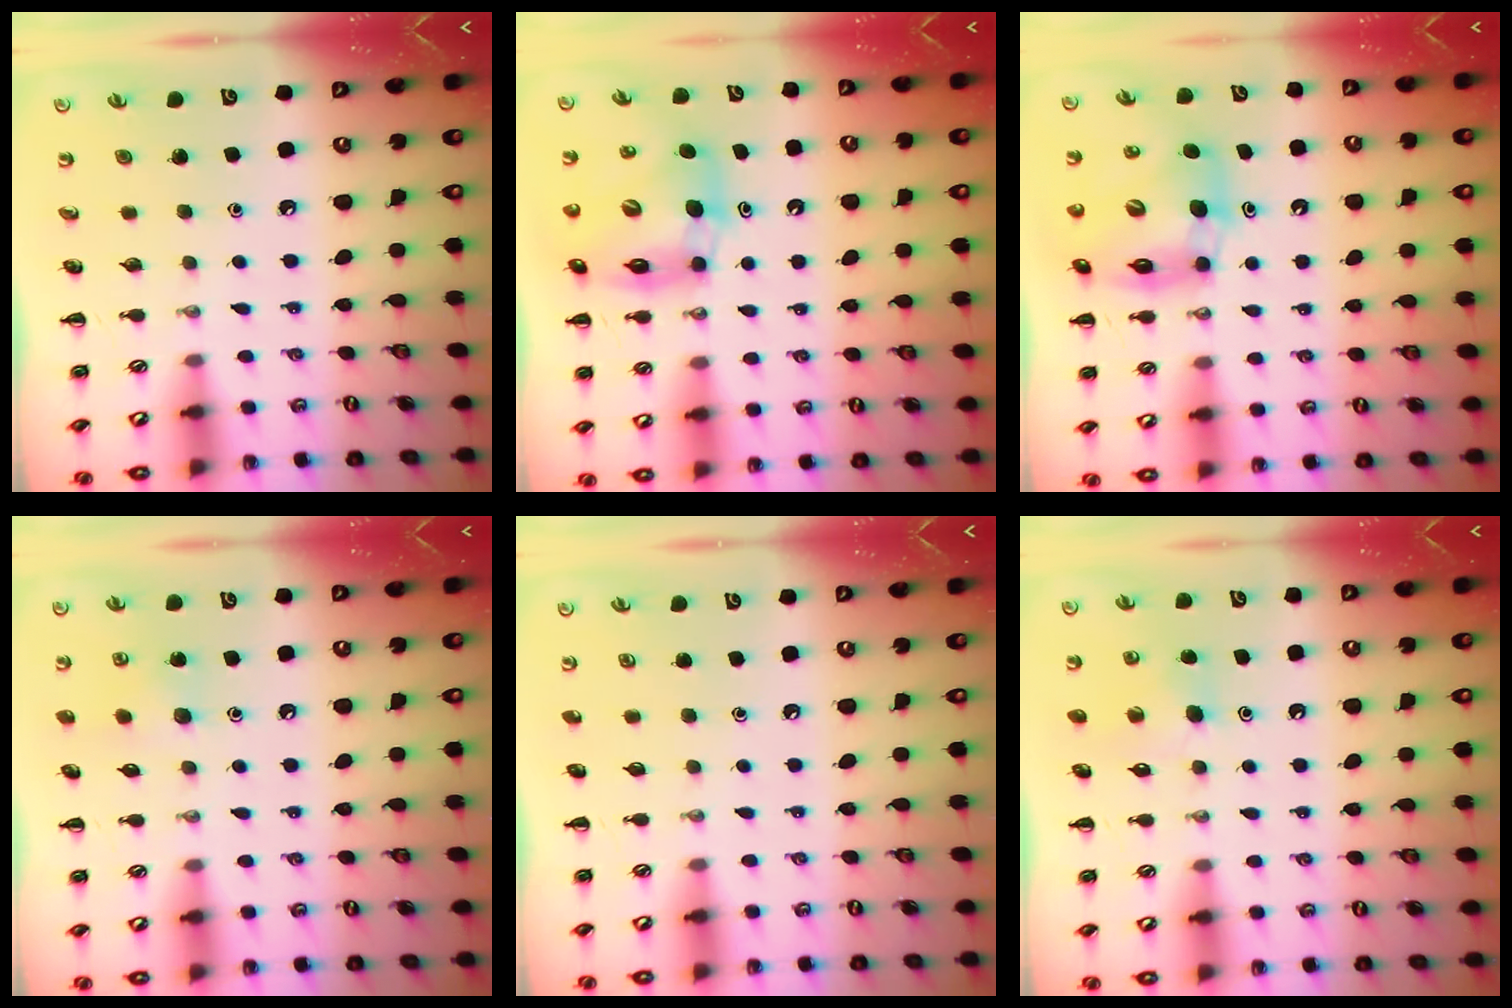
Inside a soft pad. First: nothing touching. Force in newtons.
{"total": 10.5, "press": 10.1, "slide": 2.8}
{"total": 10.5, "press": 10.1, "slide": 2.8}
{"total": 6.8, "press": 6.6, "slide": 1.9}
{"total": 0.0}
{"total": 5.3, "press": 5.0, "slide": 1.7}